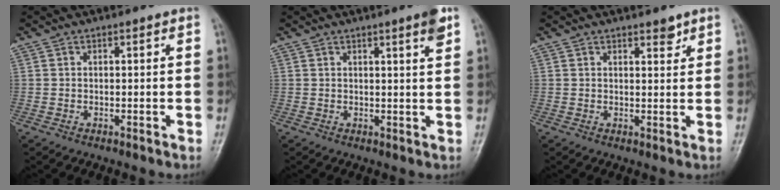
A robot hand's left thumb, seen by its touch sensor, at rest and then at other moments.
{"total": 3.5, "force": [2.1, 0.0, 2.8], "torque": [-0.038, -0.013, 0.029]}
{"total": 2.2, "force": [1.7, 0.8, 1.1], "torque": [-0.006, -0.011, 0.023]}